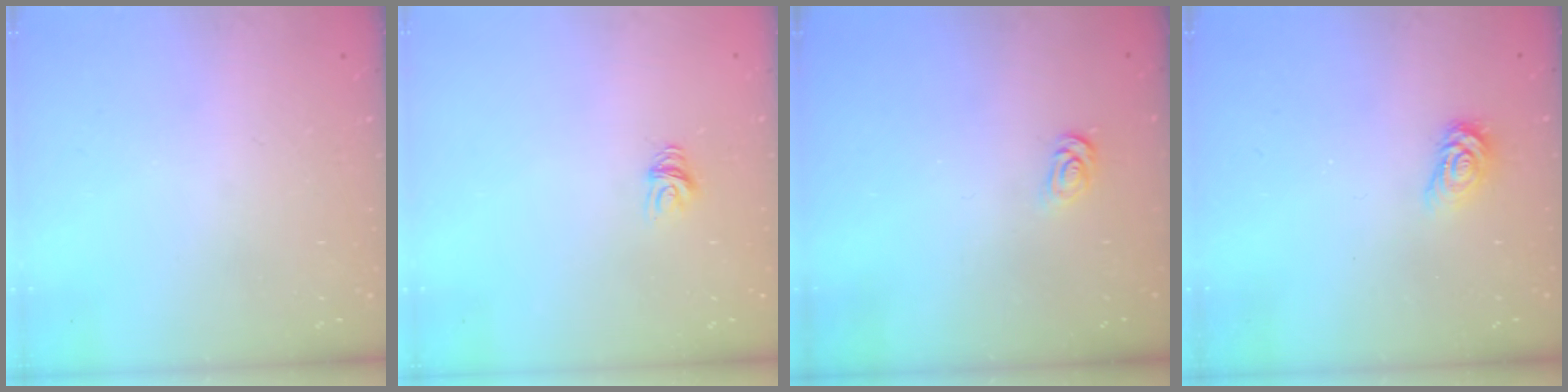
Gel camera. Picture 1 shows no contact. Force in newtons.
{"total": 4.7, "press": 4.7, "slide": 0.3}
{"total": 2.6, "press": 2.6, "slide": 0.4}
{"total": 3.9, "press": 3.9, "slide": 0.4}